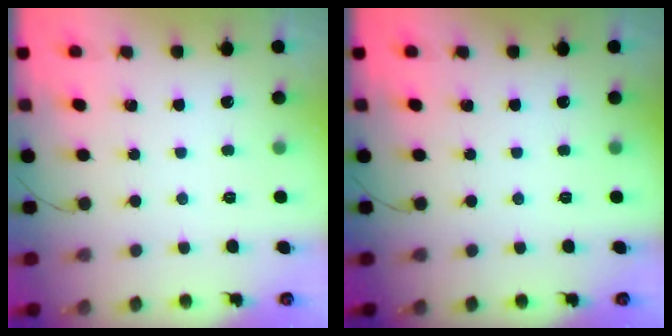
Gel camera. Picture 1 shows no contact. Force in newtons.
{"total": 0.0}